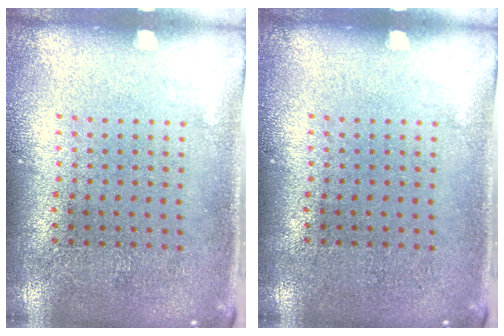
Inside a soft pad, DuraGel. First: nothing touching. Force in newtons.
{"total": 0.0}